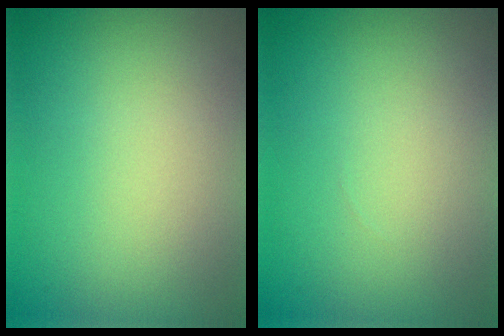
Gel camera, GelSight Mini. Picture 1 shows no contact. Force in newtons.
{"total": 0.0}